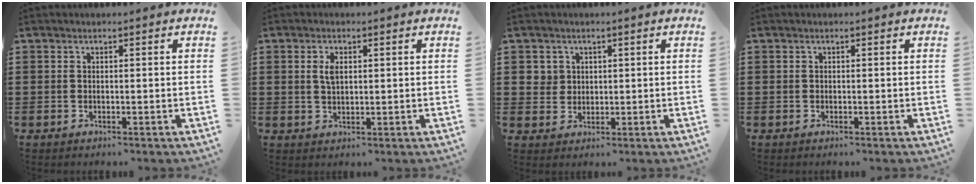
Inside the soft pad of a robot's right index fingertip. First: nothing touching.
{"total": 2.7, "force": [0.7, 1.3, 2.3], "torque": [-0.049, 0.007, 0.011]}
{"total": 3.2, "force": [1.2, 2.9, 0.5], "torque": [-0.023, 0.011, 0.022]}
{"total": 0.6, "force": [-0.2, 0.5, 0.2], "torque": [-0.006, 0.002, -0.004]}